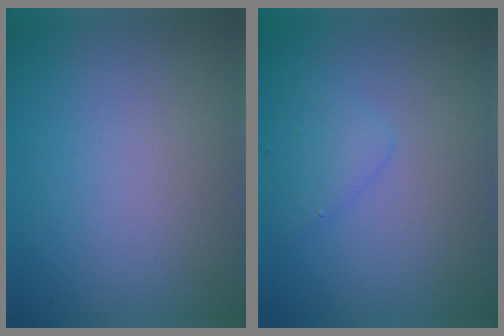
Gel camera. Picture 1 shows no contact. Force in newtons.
{"total": 1.7, "press": 1.6, "slide": 0.1}